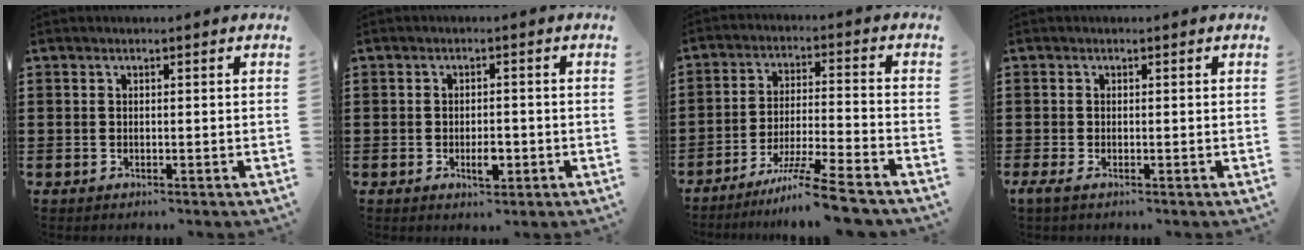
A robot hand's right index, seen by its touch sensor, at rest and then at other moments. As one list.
[{"total": 3.2, "force": [-1.1, 1.3, 2.7], "torque": [-0.048, 0.001, -0.018]}, {"total": 8.6, "force": [-7.2, -0.9, 4.6], "torque": [-0.083, -0.003, -0.140]}, {"total": 0.7, "force": [-0.1, 0.1, 0.7], "torque": [-0.015, -0.001, -0.002]}]